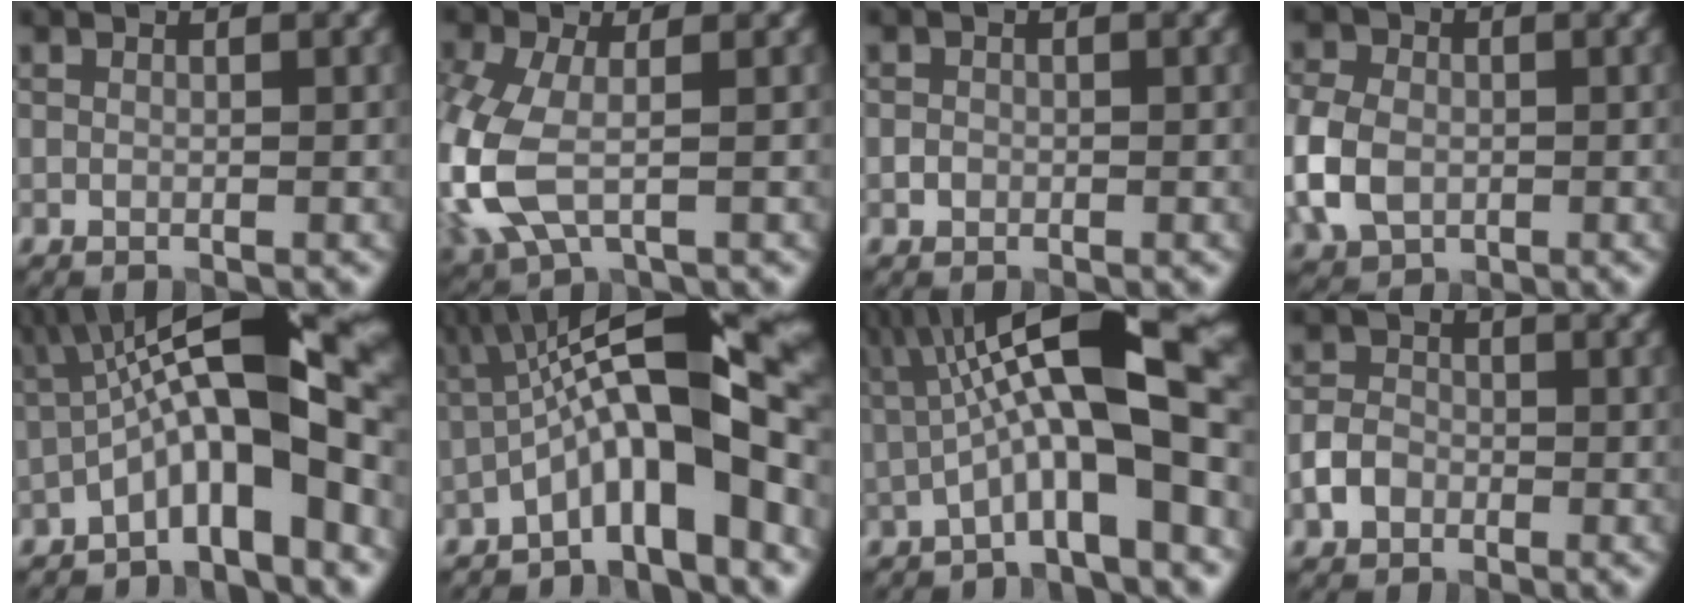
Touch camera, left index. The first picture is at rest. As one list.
[{"total": 6.0, "force": [-0.7, 3.2, 5.0], "torque": [-0.136, -0.003, -0.020]}, {"total": 0.8, "force": [-0.3, 0.7, 0.2], "torque": [-0.001, -0.002, -0.006]}, {"total": 6.5, "force": [-1.1, 5.0, 4.1], "torque": [-0.100, -0.005, -0.023]}, {"total": 12.6, "force": [-1.4, 3.4, 12.0], "torque": [-0.183, 0.032, -0.034]}, {"total": 12.6, "force": [-1.7, 3.3, 12.0], "torque": [-0.185, 0.031, -0.039]}, {"total": 12.1, "force": [1.4, 3.2, 11.6], "torque": [-0.182, 0.021, 0.020]}, {"total": 2.6, "force": [-1.2, 2.0, 1.2], "torque": [-0.017, 0.004, -0.027]}]